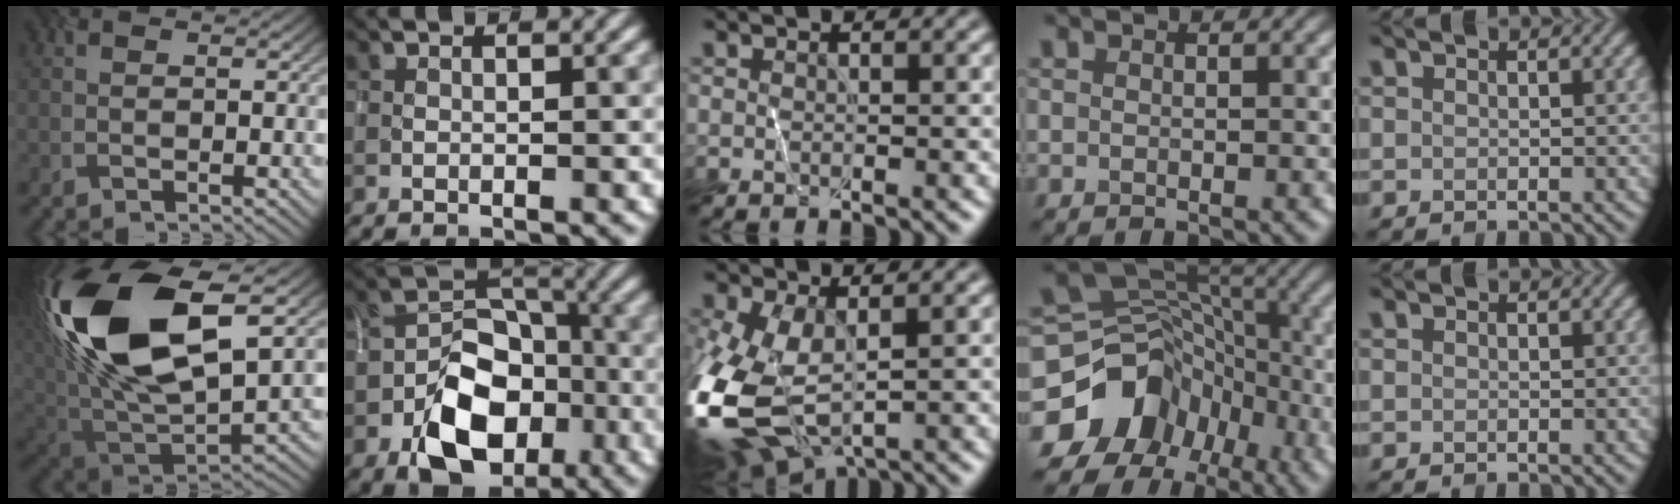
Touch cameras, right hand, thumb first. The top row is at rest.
{"thumb": {"total": 19.7, "force": [6.4, 10.3, 15.6], "torque": [-0.360, 0.010, 0.123]}, "index": {"total": 9.0, "force": [-4.0, 5.9, 5.6], "torque": [-0.083, 0.000, -0.066]}, "middle": {"total": 12.6, "force": [-2.5, 6.8, 10.3], "torque": [-0.268, -0.031, -0.038]}, "ring": {"total": 12.2, "force": [-5.9, 9.8, 4.2], "torque": [-0.084, 0.007, -0.101]}}